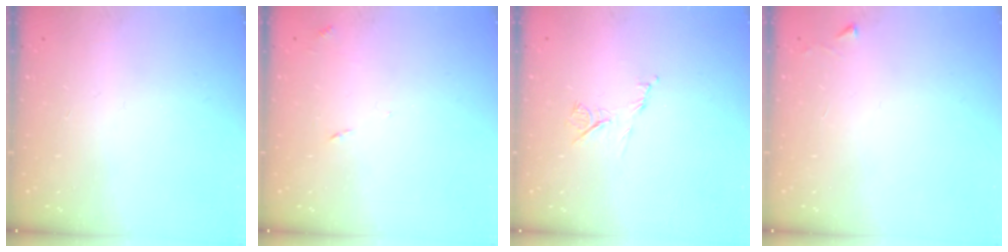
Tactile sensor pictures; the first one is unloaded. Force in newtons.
{"total": 7.4, "press": 7.4, "slide": 0.7}
{"total": 6.6, "press": 6.5, "slide": 0.9}
{"total": 2.3, "press": 2.3, "slide": 0.4}